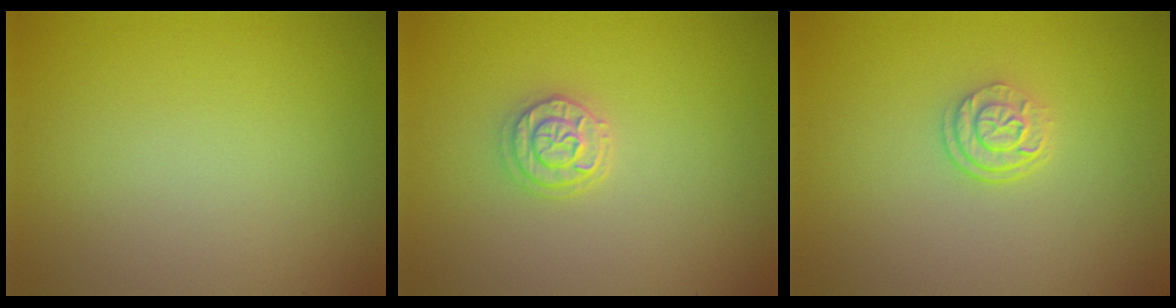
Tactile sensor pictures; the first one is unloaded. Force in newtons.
{"total": 2.2, "press": 2.0, "slide": 0.8}
{"total": 2.5, "press": 1.8, "slide": 1.8}